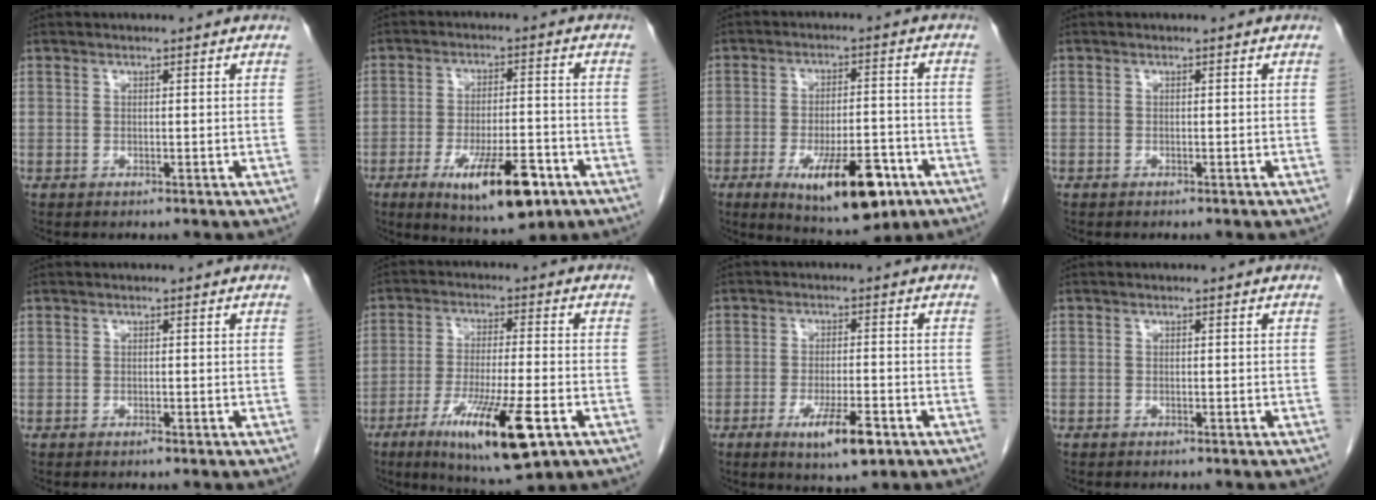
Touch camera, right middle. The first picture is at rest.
{"total": 12.6, "force": [-6.4, 3.4, 10.3], "torque": [-0.169, -0.014, -0.092]}
{"total": 13.6, "force": [-6.7, 4.3, 11.0], "torque": [-0.171, -0.011, -0.093]}
{"total": 0.0}
{"total": 0.7, "force": [-0.5, 0.2, 0.4], "torque": [-0.010, 0.000, -0.006]}
{"total": 14.2, "force": [-6.5, 1.8, 12.5], "torque": [-0.227, -0.033, -0.102]}
{"total": 7.3, "force": [-3.8, 1.6, 6.0], "torque": [-0.106, -0.011, -0.056]}
{"total": 0.5, "force": [-0.4, 0.4, 0.0], "torque": [-0.004, 0.004, -0.008]}